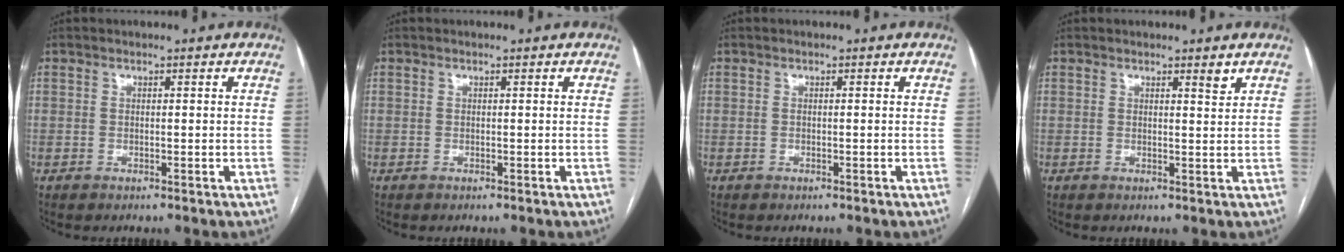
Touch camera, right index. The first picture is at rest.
{"total": 0.0}
{"total": 0.0}
{"total": 1.3, "force": [1.0, 0.1, 0.9], "torque": [-0.014, -0.006, 0.015]}